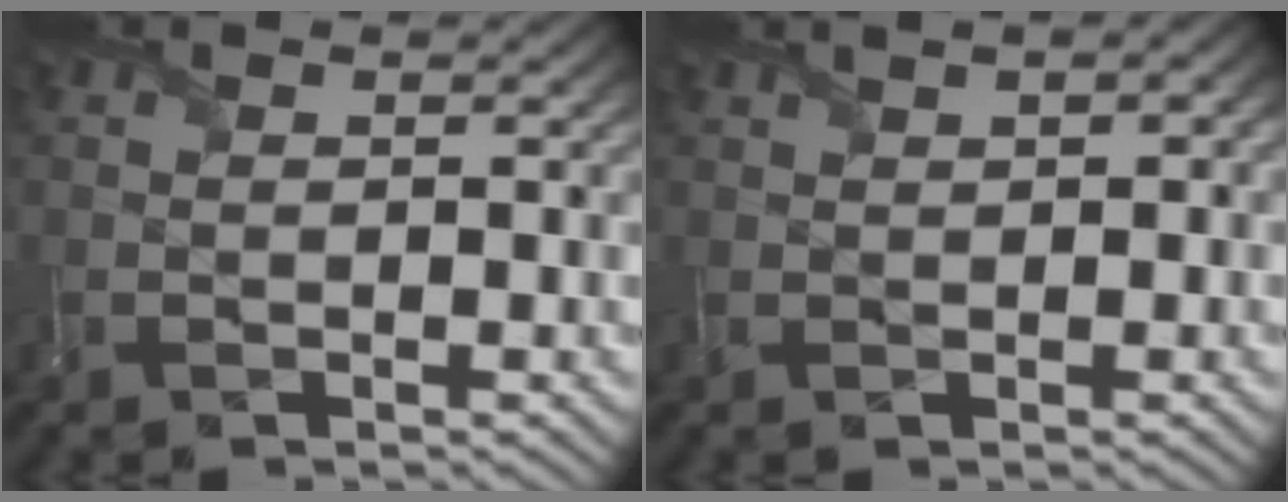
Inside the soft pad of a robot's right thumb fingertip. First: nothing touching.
{"total": 2.7, "force": [1.2, 1.2, 2.1], "torque": [-0.042, 0.005, 0.018]}